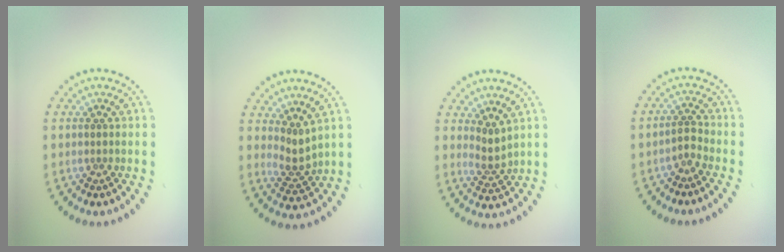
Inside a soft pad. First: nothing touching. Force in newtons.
{"total": 2.1, "press": 1.6, "slide": 1.5}
{"total": 1.8, "press": 1.2, "slide": 1.3}
{"total": 1.4, "press": 0.9, "slide": 1.0}